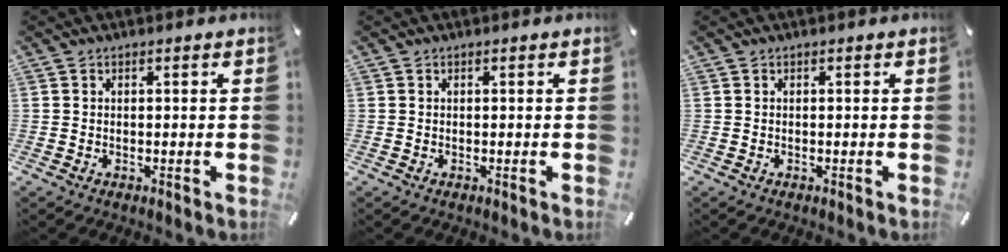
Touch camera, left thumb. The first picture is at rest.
{"total": 0.0}
{"total": 0.0}